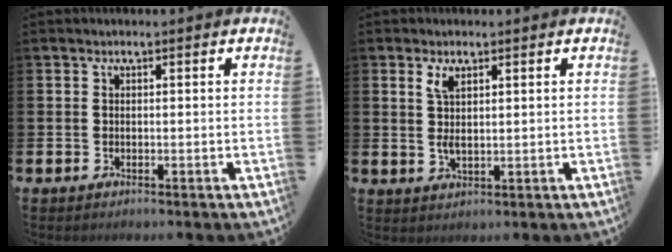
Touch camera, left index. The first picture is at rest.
{"total": 3.2, "force": [1.8, 1.2, 2.4], "torque": [-0.041, -0.004, 0.028]}